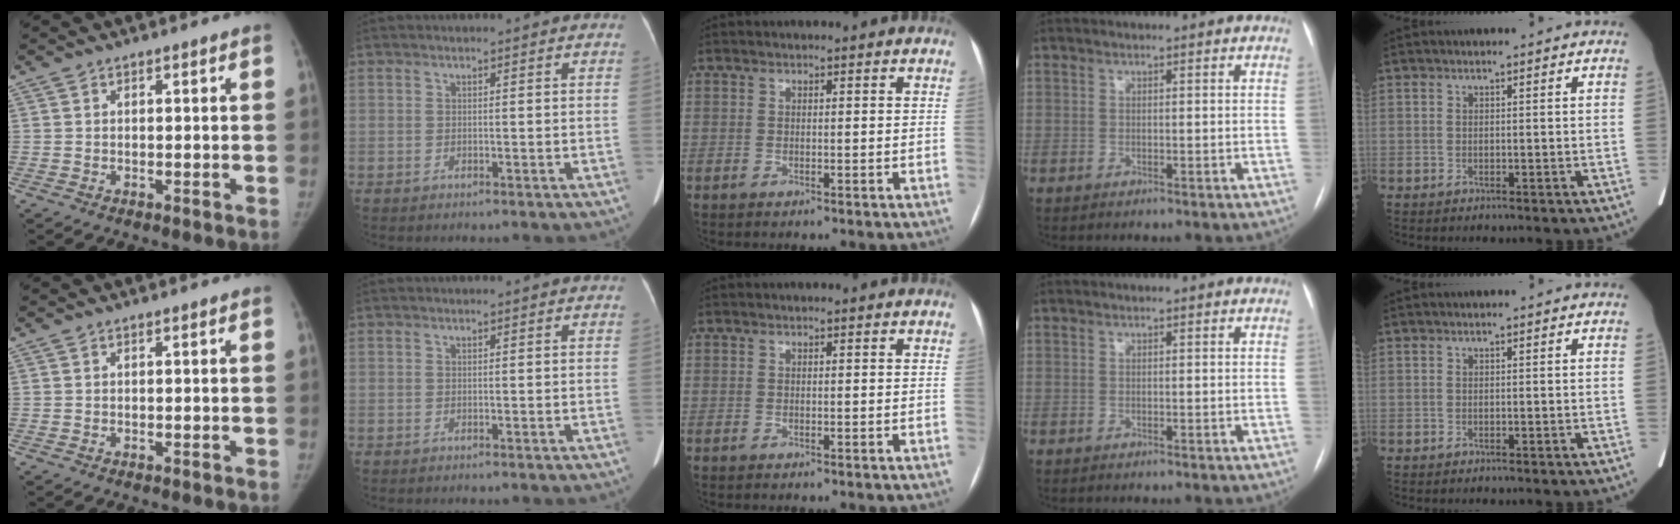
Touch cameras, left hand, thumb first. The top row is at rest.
{}